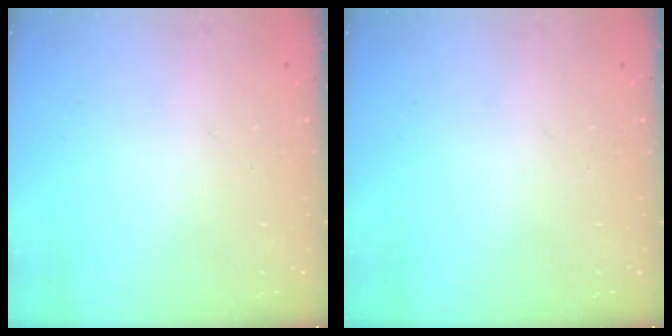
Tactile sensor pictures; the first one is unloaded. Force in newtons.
{"total": 0.0}